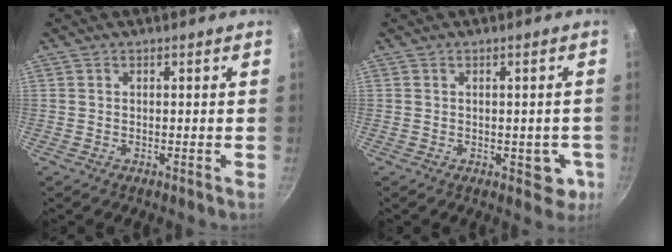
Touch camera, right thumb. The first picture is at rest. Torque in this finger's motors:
{"motor_torque": [1.32, 0.82, 1.12, -0.62, 0.25]}